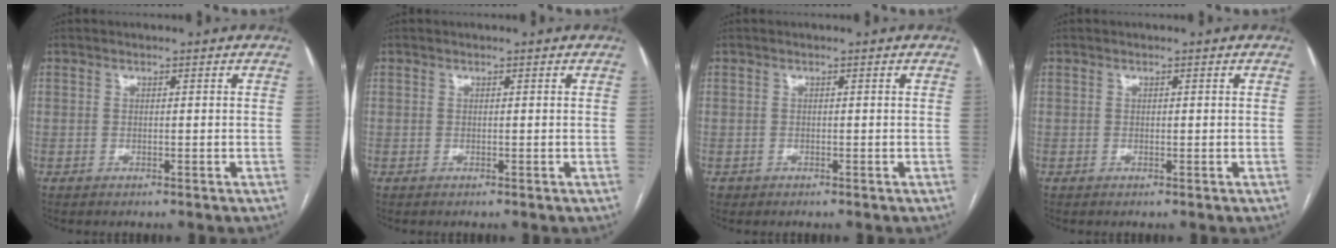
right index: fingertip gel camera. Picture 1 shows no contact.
{"total": 0.0}
{"total": 0.6, "force": [-0.2, 0.6, -0.1], "torque": [-0.001, 0.006, -0.002]}
{"total": 0.0}